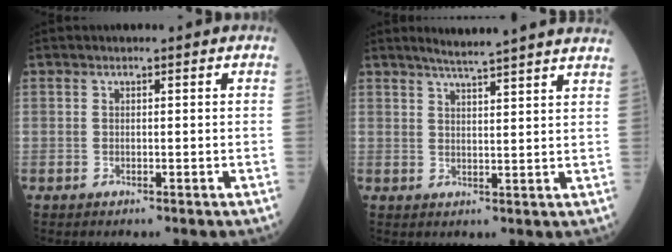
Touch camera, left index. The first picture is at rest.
{"total": 12.0, "force": [10.9, -0.6, 4.9], "torque": [-0.073, 0.001, 0.129]}